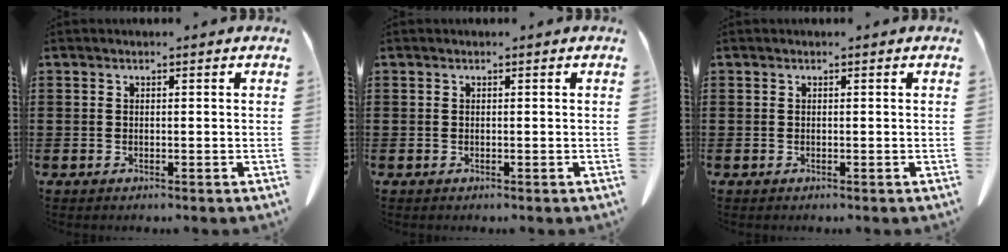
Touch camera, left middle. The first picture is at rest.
{"total": 0.0}
{"total": 0.0}